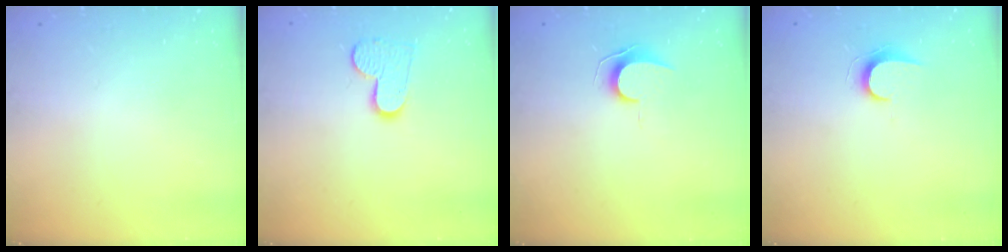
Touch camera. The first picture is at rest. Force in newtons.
{"total": 9.9, "press": 9.8, "slide": 0.7}
{"total": 7.0, "press": 7.0, "slide": 0.6}
{"total": 5.9, "press": 5.9, "slide": 0.6}